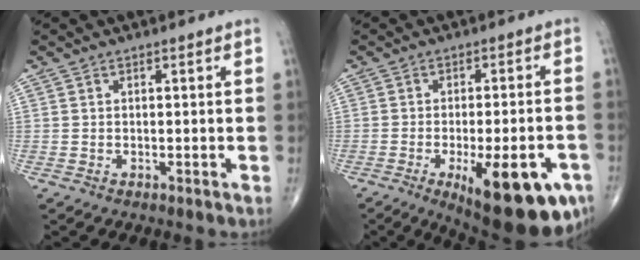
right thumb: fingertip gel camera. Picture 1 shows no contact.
{"total": 18.4, "force": [-8.0, 6.4, 15.3], "torque": [-0.158, 0.008, -0.099]}